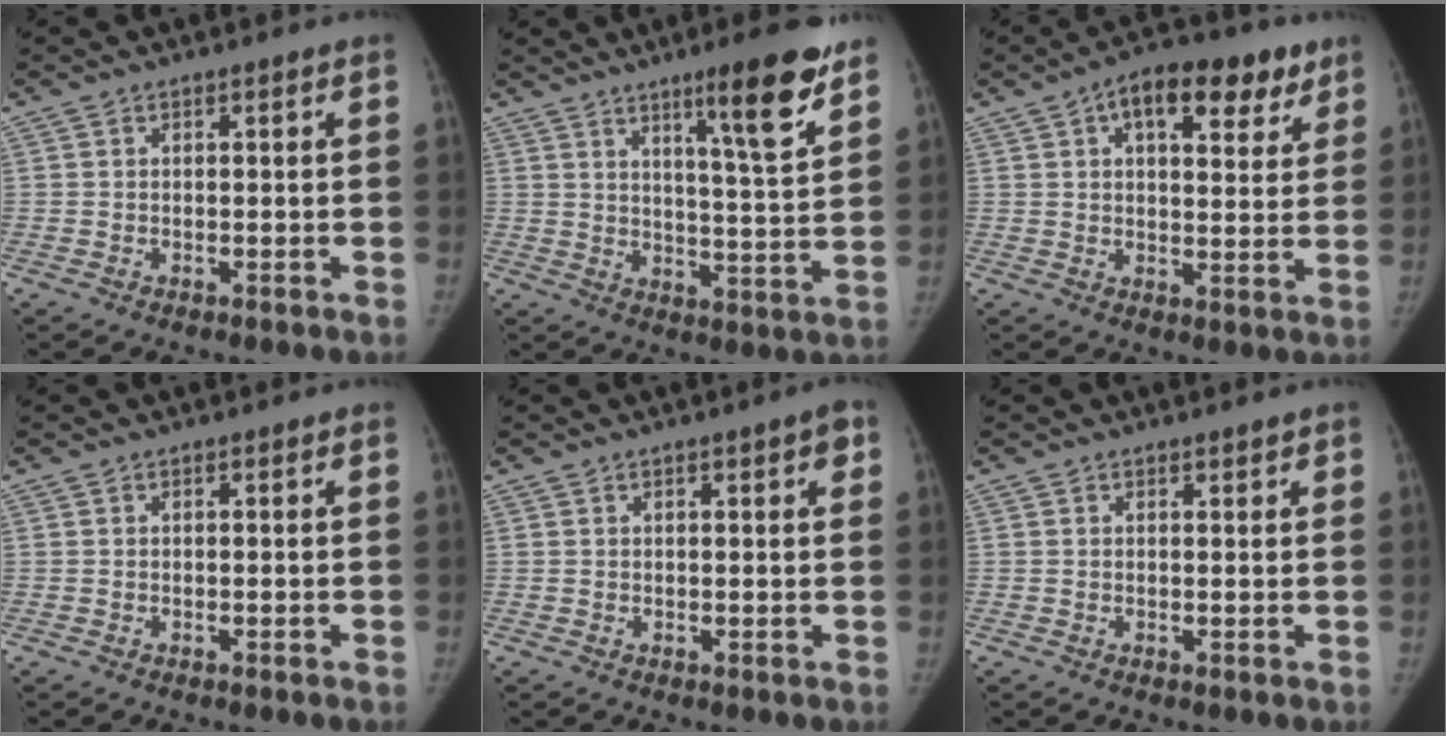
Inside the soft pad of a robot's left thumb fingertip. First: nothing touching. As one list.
[{"total": 13.2, "force": [8.4, 1.5, 10.0], "torque": [-0.133, -0.052, 0.126]}, {"total": 14.7, "force": [7.4, 7.3, 10.5], "torque": [-0.107, -0.005, 0.101]}, {"total": 0.0}, {"total": 2.9, "force": [1.4, 0.8, 2.5], "torque": [-0.025, -0.001, 0.016]}, {"total": 1.1, "force": [0.8, 0.5, 0.4], "torque": [0.000, -0.004, 0.009]}]